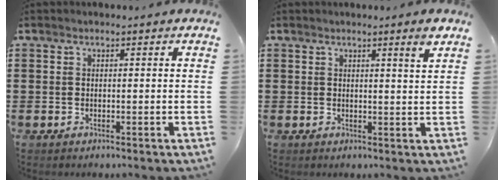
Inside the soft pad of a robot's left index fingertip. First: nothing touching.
{"total": 2.6, "force": [1.9, -0.4, 1.7], "torque": [-0.029, -0.004, 0.031]}